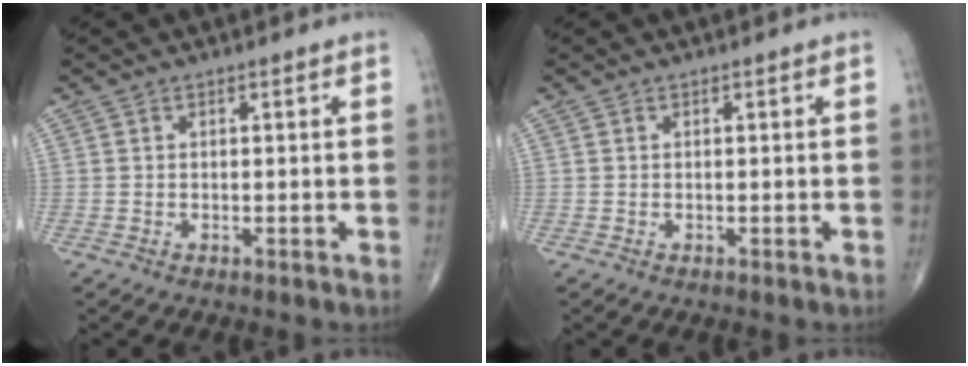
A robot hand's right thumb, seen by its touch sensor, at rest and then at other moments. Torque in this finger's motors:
{"motor_torque": [-0.27, 0.03, -0.06, -0.01, 0.00]}